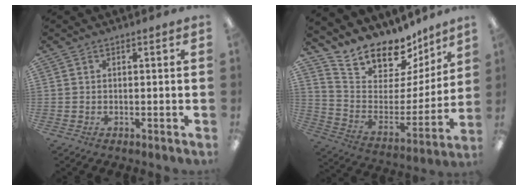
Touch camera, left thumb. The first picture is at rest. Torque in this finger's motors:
{"motor_torque": [0.33, 0.10, -0.36, -0.35, 0.04]}